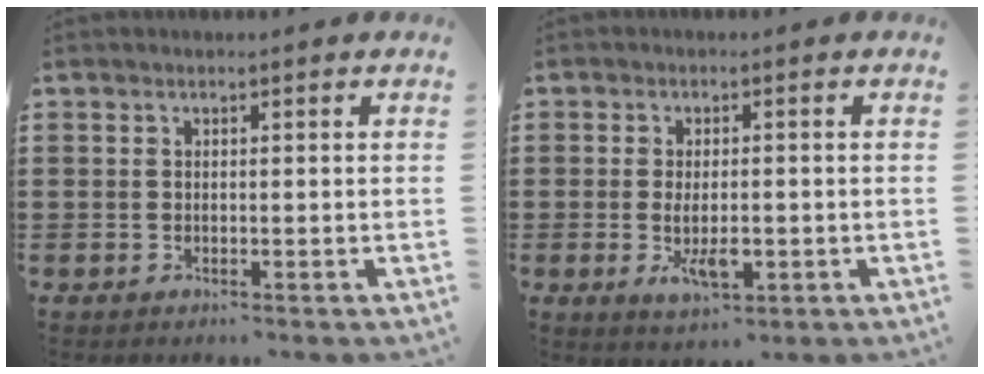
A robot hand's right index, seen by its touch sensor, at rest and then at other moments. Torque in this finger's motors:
{"motor_torque": [1.13, 1.01, 0.49, 0.07]}